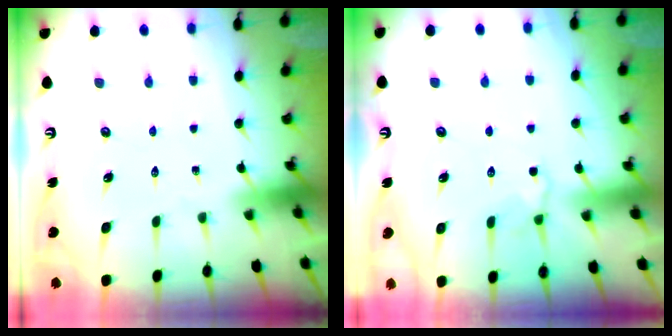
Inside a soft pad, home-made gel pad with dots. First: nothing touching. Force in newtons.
{"total": 3.9, "press": 3.7, "slide": 1.3}